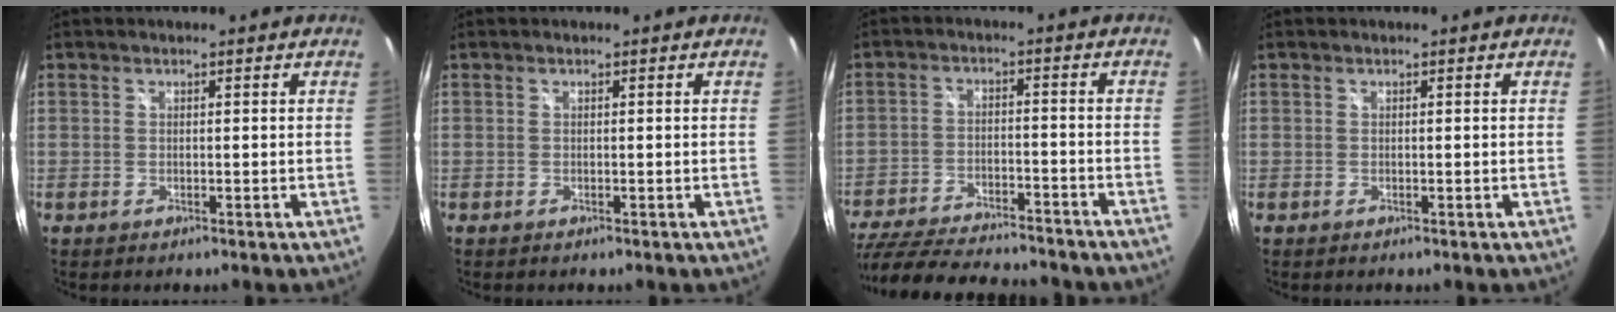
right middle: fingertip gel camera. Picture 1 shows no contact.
{"total": 0.0}
{"total": 23.2, "force": [-19.4, 6.0, 11.2], "torque": [-0.229, -0.043, -0.288]}
{"total": 0.0}